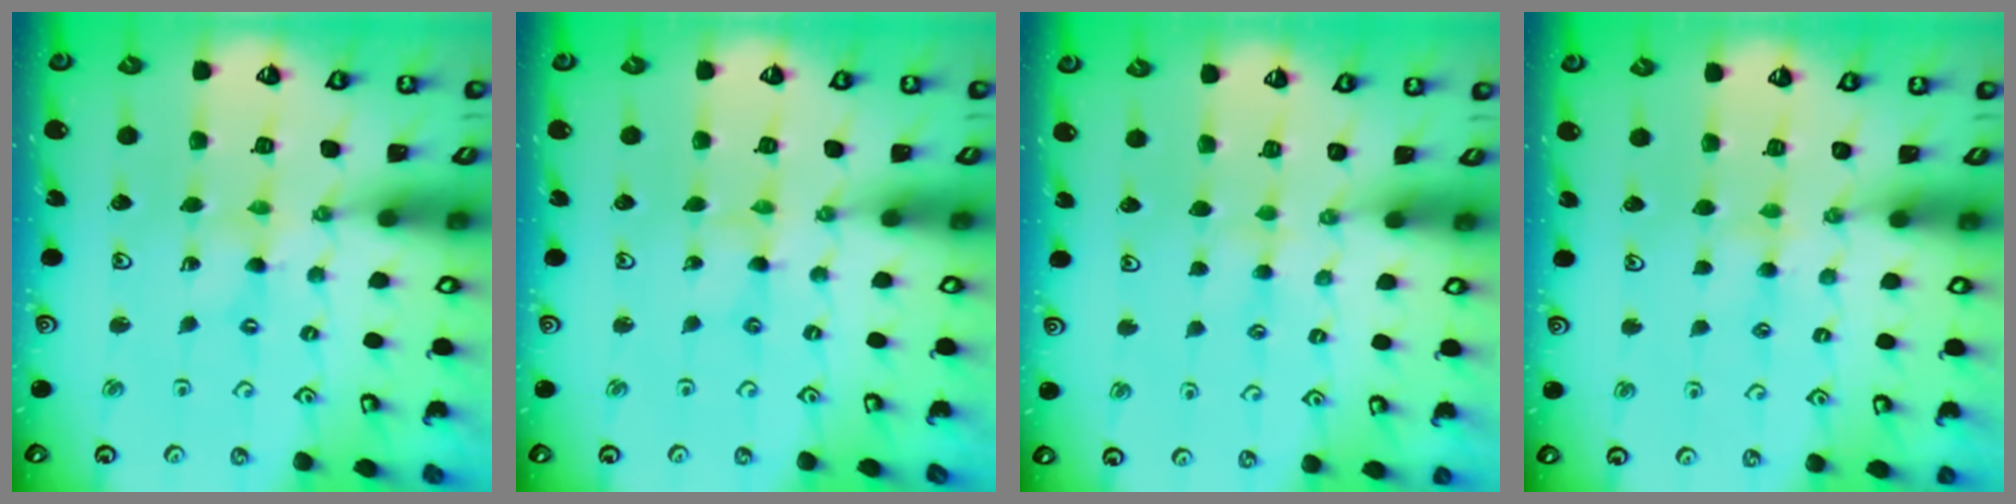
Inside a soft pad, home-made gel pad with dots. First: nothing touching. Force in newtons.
{"total": 0.6, "press": 0.6, "slide": 0.1}
{"total": 2.3, "press": 2.3, "slide": 0.4}
{"total": 2.9, "press": 2.8, "slide": 0.6}